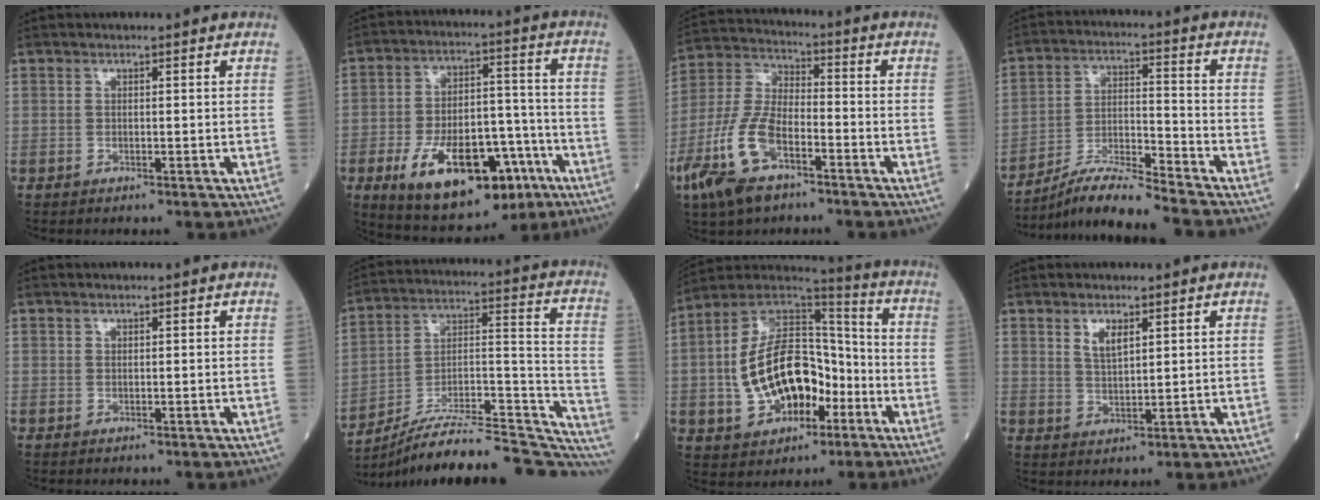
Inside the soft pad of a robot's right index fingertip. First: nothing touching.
{"total": 19.0, "force": [-9.1, 8.7, 14.2], "torque": [-0.230, 0.013, -0.132]}
{"total": 13.2, "force": [-6.5, 5.4, 10.1], "torque": [-0.231, -0.004, -0.124]}
{"total": 10.2, "force": [-9.4, -1.4, 3.6], "torque": [-0.068, -0.001, -0.173]}
{"total": 0.0}
{"total": 28.2, "force": [-26.1, 4.1, 9.9], "torque": [-0.102, 0.030, -0.382]}
{"total": 17.5, "force": [-3.7, 10.4, 13.6], "torque": [-0.268, 0.031, -0.055]}
{"total": 3.3, "force": [1.8, 1.2, 2.5], "torque": [-0.052, -0.001, 0.038]}